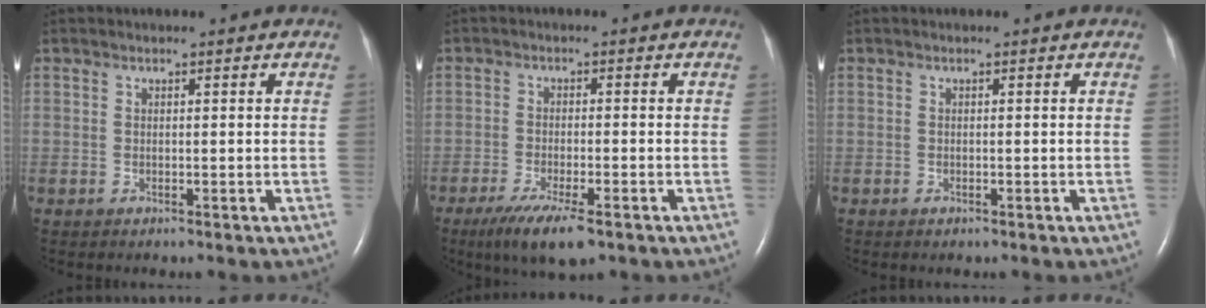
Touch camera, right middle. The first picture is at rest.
{"total": 7.7, "force": [-4.9, 1.5, 5.7], "torque": [-0.105, -0.019, -0.078]}
{"total": 0.0}